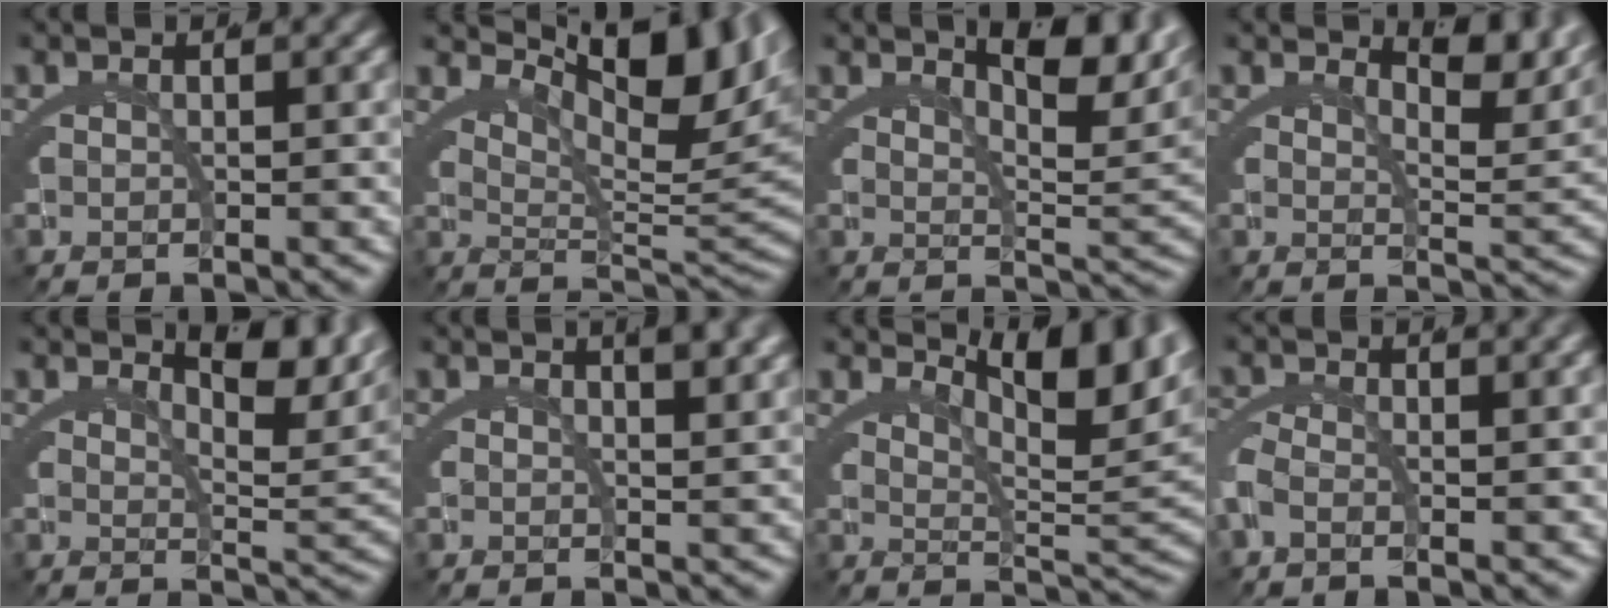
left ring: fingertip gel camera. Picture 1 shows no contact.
{"total": 8.8, "force": [4.4, 2.4, 7.3], "torque": [-0.084, 0.003, 0.071]}
{"total": 6.6, "force": [4.2, 0.6, 5.1], "torque": [-0.047, 0.011, 0.062]}
{"total": 5.6, "force": [4.1, 0.6, 3.8], "torque": [-0.032, 0.006, 0.057]}
{"total": 6.0, "force": [4.0, 0.5, 4.4], "torque": [-0.037, 0.010, 0.057]}
{"total": 2.0, "force": [1.2, -0.1, 1.6], "torque": [-0.016, 0.003, 0.019]}
{"total": 7.6, "force": [4.0, 1.7, 6.3], "torque": [-0.063, 0.004, 0.060]}
{"total": 1.8, "force": [-0.4, 0.4, 1.7], "torque": [-0.045, -0.005, -0.004]}